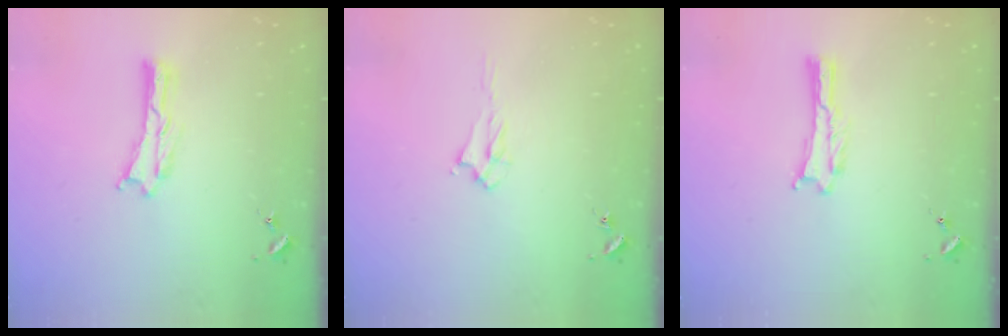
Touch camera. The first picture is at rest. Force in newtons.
{"total": 2.2, "press": 2.2, "slide": 0.4}
{"total": 0.0}